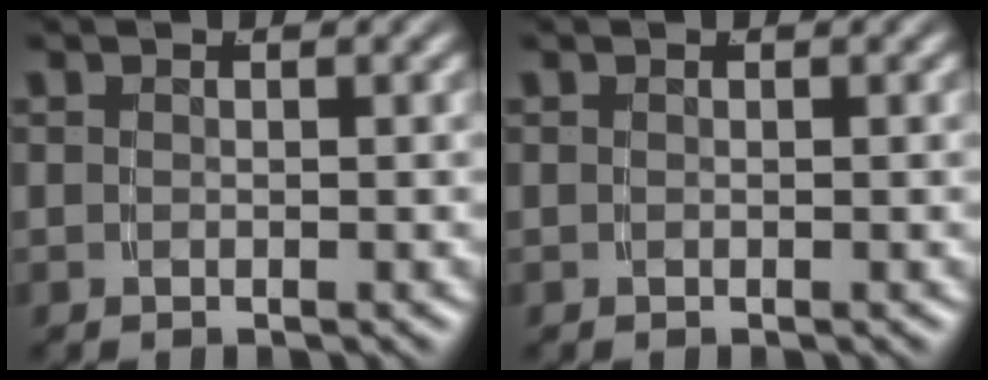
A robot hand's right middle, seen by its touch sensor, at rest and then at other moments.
{"total": 0.0}